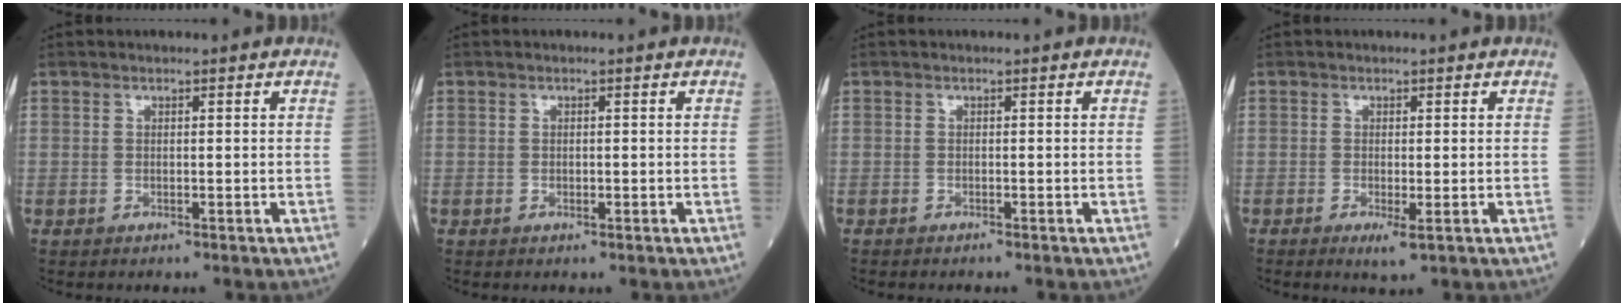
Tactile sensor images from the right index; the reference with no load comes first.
{"total": 0.6, "force": [-0.1, 0.4, 0.4], "torque": [-0.008, 0.000, -0.002]}
{"total": 0.7, "force": [-0.6, 0.0, 0.3], "torque": [-0.007, -0.001, -0.010]}
{"total": 2.2, "force": [-0.8, 0.3, 2.0], "torque": [-0.031, -0.006, -0.011]}